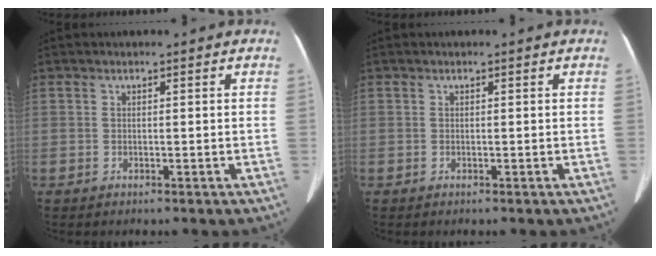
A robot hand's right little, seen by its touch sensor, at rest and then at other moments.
{"total": 0.0}